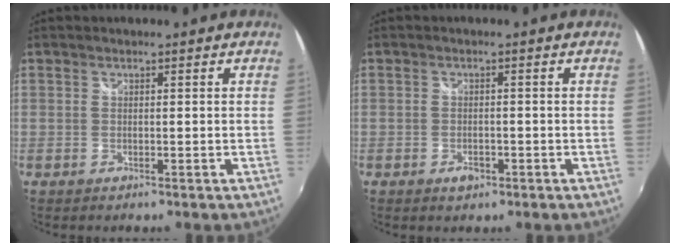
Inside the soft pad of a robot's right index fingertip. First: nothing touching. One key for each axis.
{"total": 2.3, "fx": -1.2, "fy": 1.5, "fz": 1.2, "tx": -0.022, "ty": -0.001, "tz": -0.019}